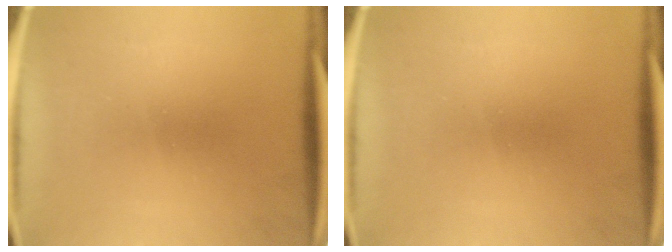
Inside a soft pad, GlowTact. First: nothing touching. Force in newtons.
{"total": 0.0}